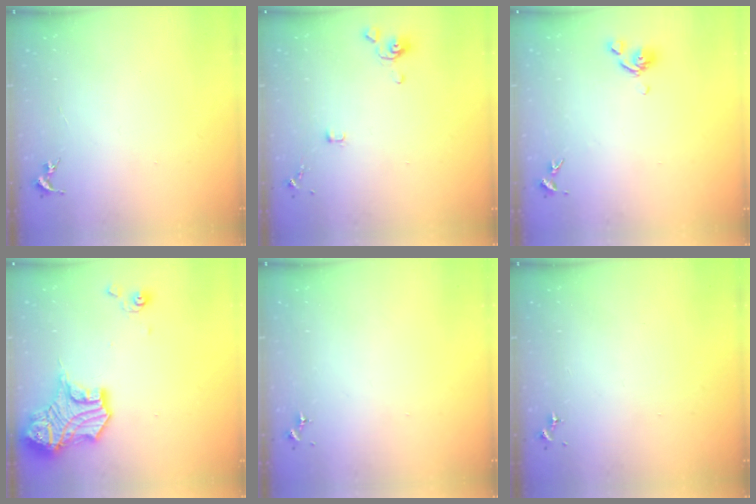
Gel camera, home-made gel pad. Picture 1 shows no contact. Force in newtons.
{"total": 3.6, "press": 3.5, "slide": 0.7}
{"total": 6.7, "press": 6.6, "slide": 1.5}
{"total": 17.0, "press": 16.9, "slide": 1.4}
{"total": 0.0}
{"total": 0.0}